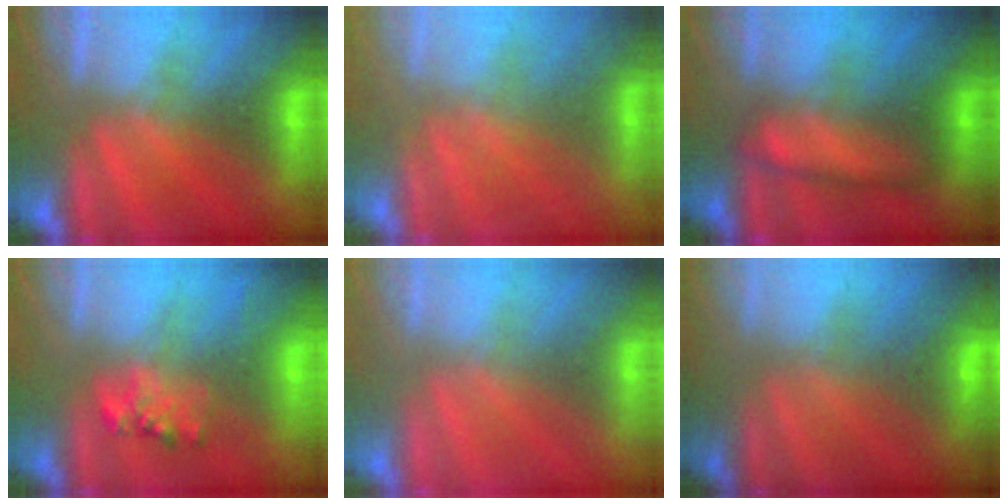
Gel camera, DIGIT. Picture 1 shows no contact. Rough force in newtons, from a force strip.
{"total": 2.8}
{"total": 6.1}
{"total": 2.2}
{"total": 2.9}
{"total": 2.4}